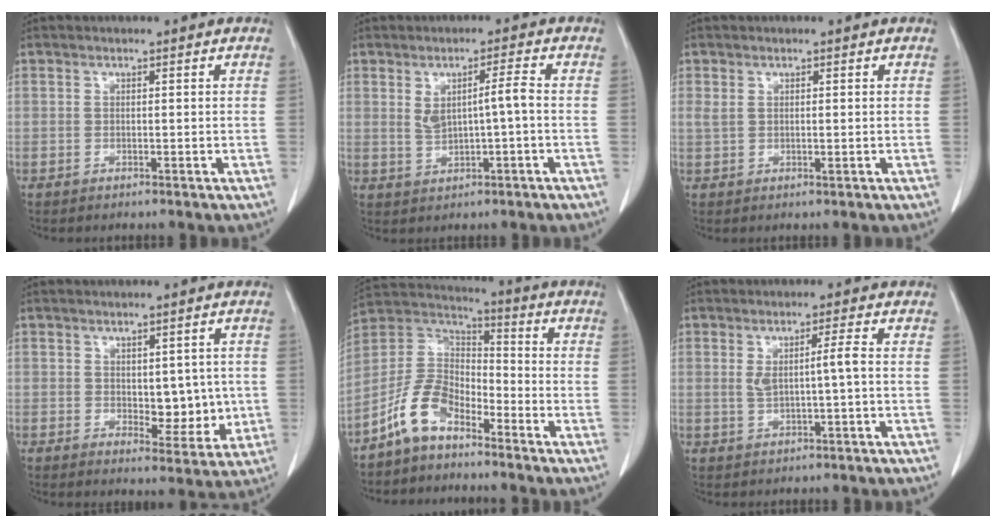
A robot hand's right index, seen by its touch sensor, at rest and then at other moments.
{"total": 4.3, "force": [0.3, 0.5, 4.2], "torque": [-0.075, 0.005, 0.012]}
{"total": 1.6, "force": [0.5, 0.6, 1.3], "torque": [-0.034, -0.002, 0.015]}
{"total": 6.3, "force": [0.0, 3.3, 5.3], "torque": [-0.057, -0.003, 0.013]}
{"total": 9.5, "force": [-6.4, 4.9, 5.2], "torque": [-0.120, 0.023, -0.130]}
{"total": 3.4, "force": [0.2, -0.2, 3.4], "torque": [-0.062, 0.001, 0.008]}